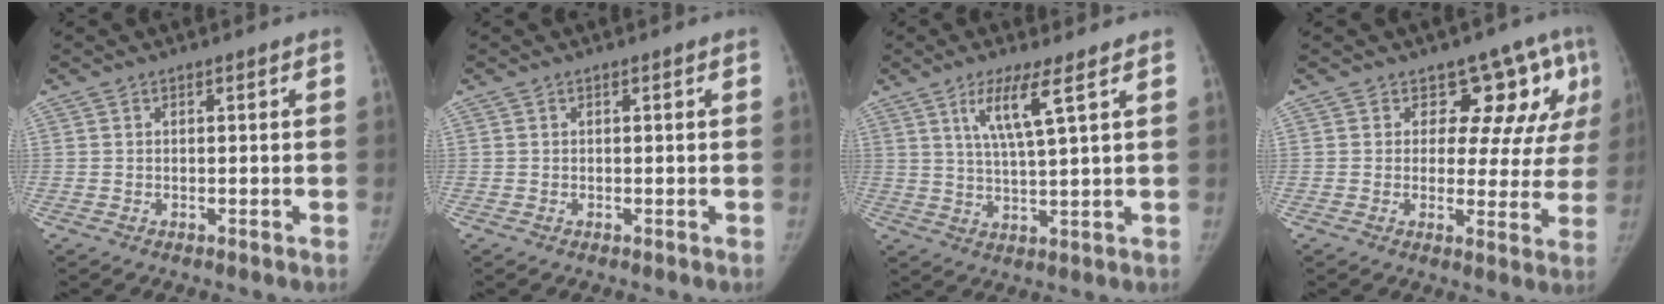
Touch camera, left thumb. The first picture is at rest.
{"total": 0.0}
{"total": 7.1, "force": [3.6, 0.2, 6.1], "torque": [-0.122, -0.027, 0.075]}
{"total": 10.7, "force": [5.9, 6.8, 5.7], "torque": [-0.015, -0.026, 0.059]}